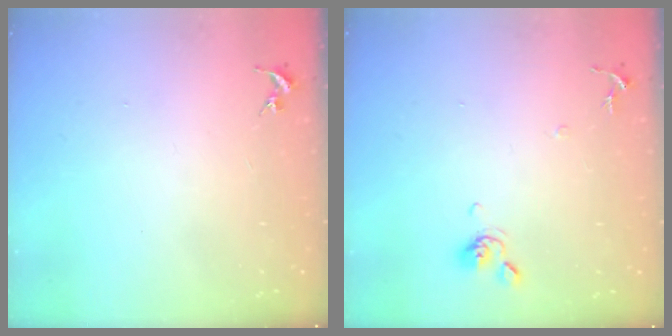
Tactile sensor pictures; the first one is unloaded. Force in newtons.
{"total": 7.3, "press": 7.3, "slide": 0.8}